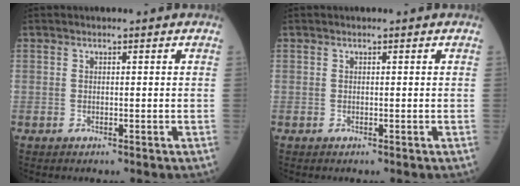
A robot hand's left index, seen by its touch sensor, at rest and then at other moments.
{"total": 0.0}